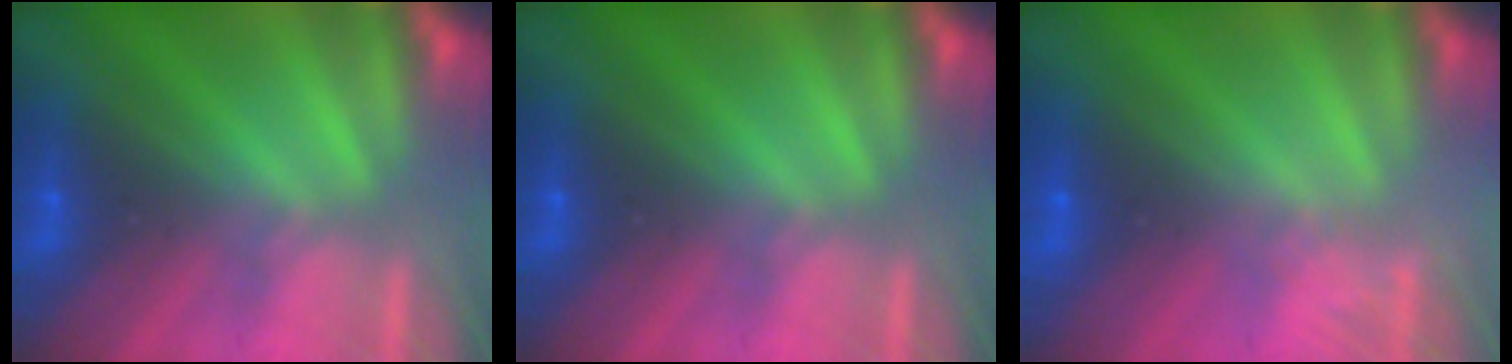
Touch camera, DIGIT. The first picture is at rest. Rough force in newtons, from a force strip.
{"total": 0.0}
{"total": 1.6}